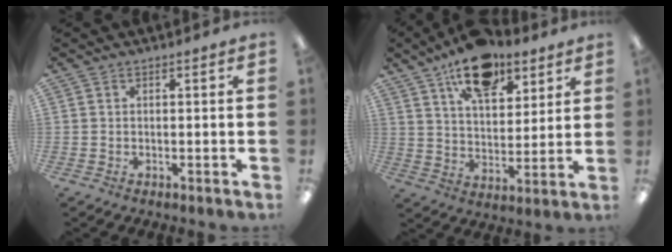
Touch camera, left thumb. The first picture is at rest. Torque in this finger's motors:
{"motor_torque": [1.64, 1.66, 1.57, -1.20, 0.16]}